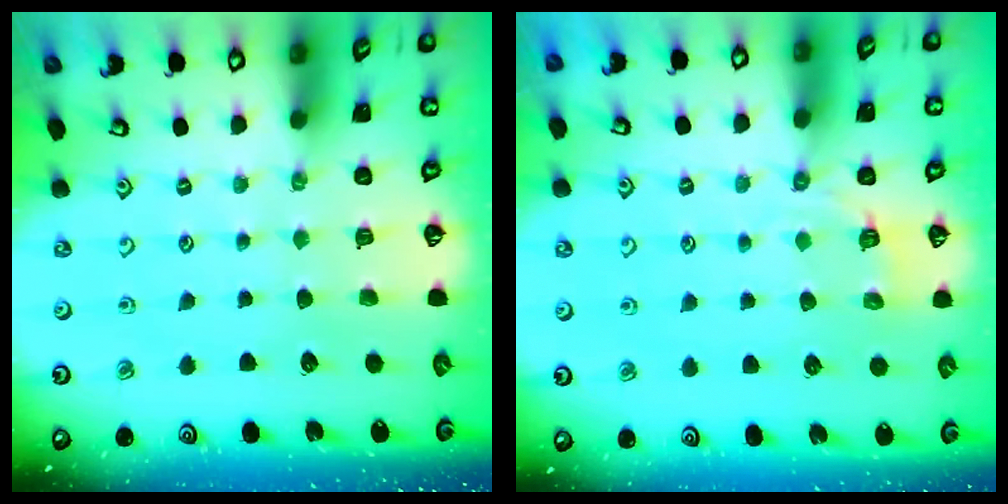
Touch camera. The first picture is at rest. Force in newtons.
{"total": 3.6, "press": 2.8, "slide": 2.1}